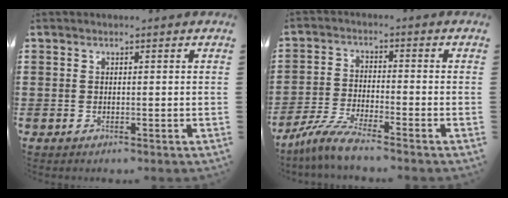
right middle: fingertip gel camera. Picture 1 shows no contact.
{"total": 5.1, "force": [-4.5, -0.1, 2.4], "torque": [-0.061, -0.014, -0.090]}